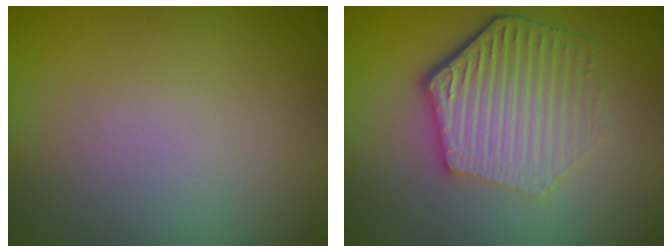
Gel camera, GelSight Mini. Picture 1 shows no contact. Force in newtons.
{"total": 6.1, "press": 4.6, "slide": 4.0}